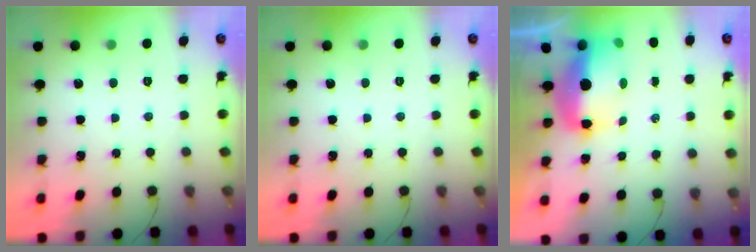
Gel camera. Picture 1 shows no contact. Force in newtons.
{"total": 0.0}
{"total": 10.5, "press": 10.4, "slide": 1.6}